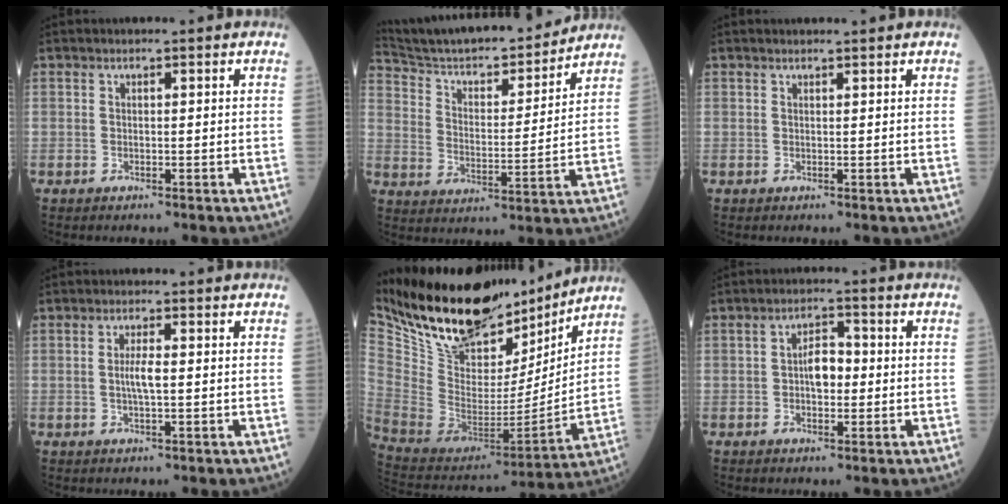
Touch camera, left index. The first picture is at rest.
{"total": 19.4, "force": [17.9, 2.5, 6.8], "torque": [-0.116, -0.001, 0.280]}
{"total": 1.2, "force": [1.2, 0.0, 0.2], "torque": [-0.004, 0.006, 0.019]}
{"total": 3.0, "force": [-0.1, 0.5, 2.9], "torque": [-0.059, -0.003, -0.003]}
{"total": 22.3, "force": [19.1, 7.3, 8.9], "torque": [-0.163, -0.024, 0.323]}
{"total": 4.5, "force": [-0.3, 2.4, 3.9], "torque": [-0.068, 0.012, -0.007]}